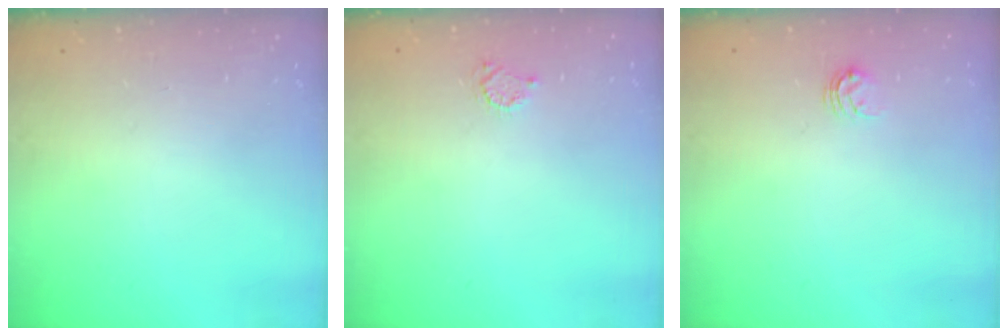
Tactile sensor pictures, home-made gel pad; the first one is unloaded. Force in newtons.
{"total": 3.4, "press": 3.4, "slide": 0.4}
{"total": 3.6, "press": 3.5, "slide": 0.5}